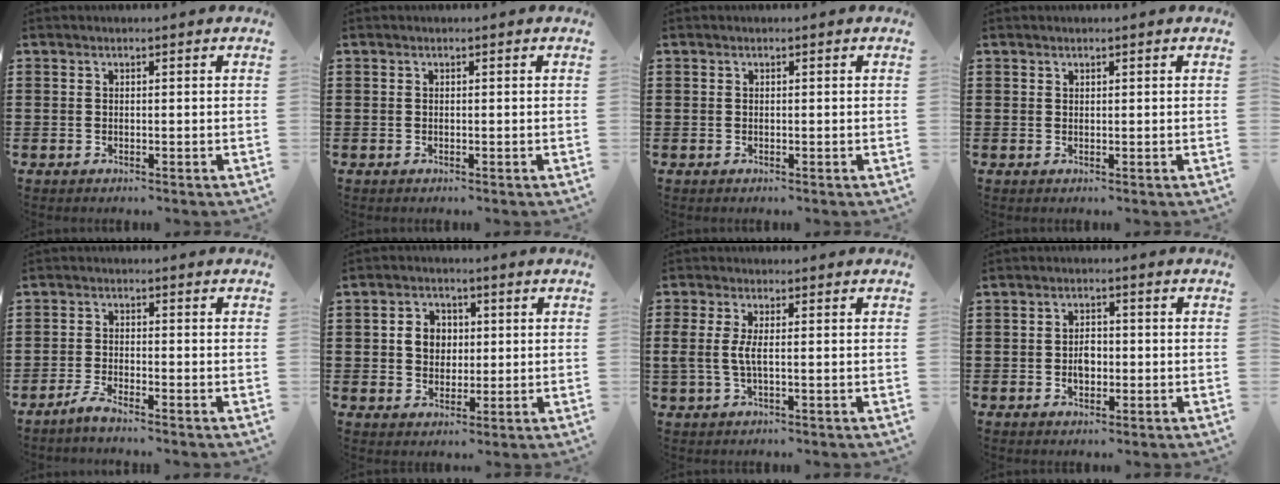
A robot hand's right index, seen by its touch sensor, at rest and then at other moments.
{"total": 0.0}
{"total": 0.0}
{"total": 0.5, "force": [0.4, 0.3, 0.0], "torque": [-0.001, 0.002, 0.008]}
{"total": 2.4, "force": [-2.2, -0.1, 0.9], "torque": [-0.025, -0.002, -0.044]}
{"total": 4.5, "force": [0.5, 4.0, 2.1], "torque": [-0.056, 0.014, 0.005]}
{"total": 3.3, "force": [-0.2, 0.8, 3.2], "torque": [-0.083, -0.007, -0.012]}
{"total": 2.8, "force": [-0.4, 1.8, 2.0], "torque": [-0.031, 0.002, -0.011]}